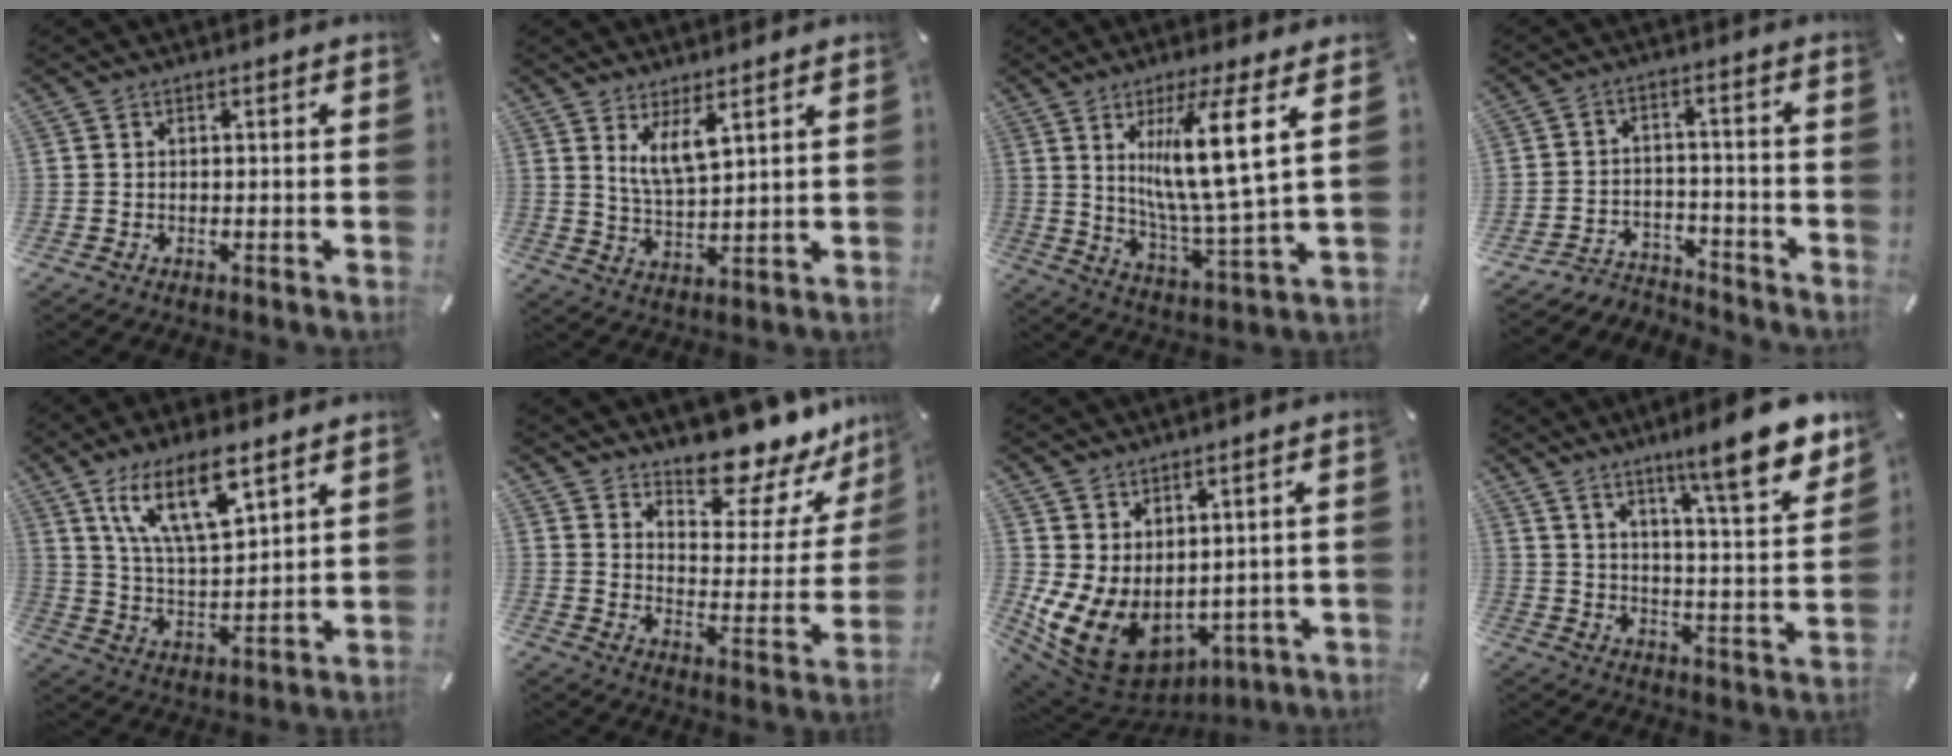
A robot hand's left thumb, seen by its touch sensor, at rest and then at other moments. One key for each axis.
{"total": 7.0, "fx": 4.5, "fy": 2.0, "fz": 5.0, "tx": -0.101, "ty": -0.015, "tz": 0.079}
{"total": 16.2, "fx": 6.1, "fy": 1.9, "fz": 14.9, "tx": -0.280, "ty": -0.028, "tz": 0.081}
{"total": 5.6, "fx": -5.0, "fy": 2.3, "fz": 0.9, "tx": -0.013, "ty": 0.021, "tz": -0.097}
{"total": 13.9, "fx": 8.5, "fy": 5.0, "fz": 9.8, "tx": -0.205, "ty": -0.027, "tz": 0.147}
{"total": 14.3, "fx": 12.9, "fy": 4.8, "fz": 4.2, "tx": -0.056, "ty": -0.123, "tz": 0.217}
{"total": 9.5, "fx": 0.0, "fy": 7.7, "fz": 5.6, "tx": -0.125, "ty": -0.020, "tz": 0.006}
{"total": 14.0, "fx": 10.9, "fy": 2.4, "fz": 8.5, "tx": -0.131, "ty": -0.077, "tz": 0.180}